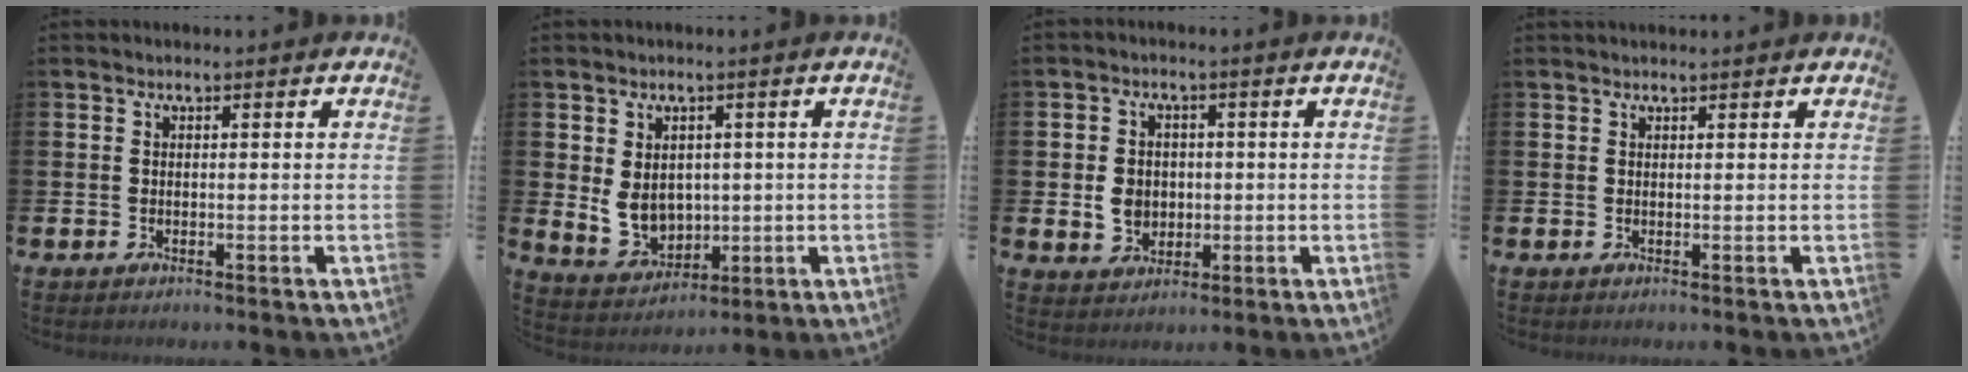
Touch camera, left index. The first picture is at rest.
{"total": 5.1, "force": [0.9, 4.3, 2.7], "torque": [-0.040, -0.002, 0.014]}
{"total": 4.4, "force": [-0.1, 3.8, 2.1], "torque": [-0.025, 0.002, -0.008]}
{"total": 0.7, "force": [0.7, 0.0, 0.1], "torque": [0.005, -0.003, 0.012]}